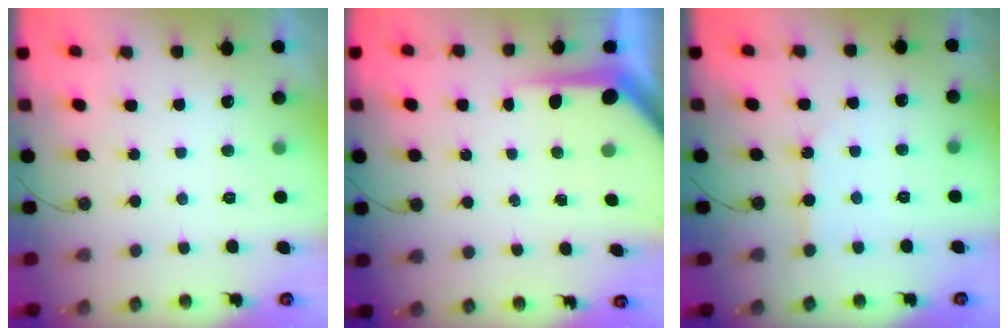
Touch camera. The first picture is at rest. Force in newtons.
{"total": 6.2, "press": 6.2, "slide": 0.6}
{"total": 3.8, "press": 3.8, "slide": 0.6}